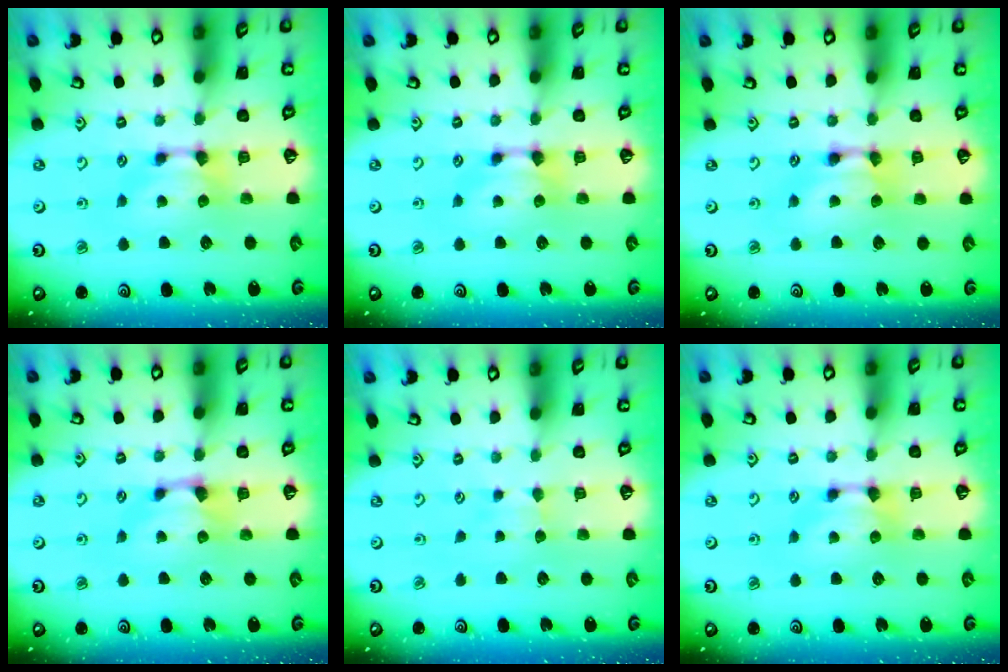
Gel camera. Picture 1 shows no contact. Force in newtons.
{"total": 0.0}
{"total": 1.9, "press": 1.9, "slide": 0.1}
{"total": 0.9, "press": 0.2, "slide": 0.9}
{"total": 1.9, "press": 1.9, "slide": 0.4}
{"total": 0.0}